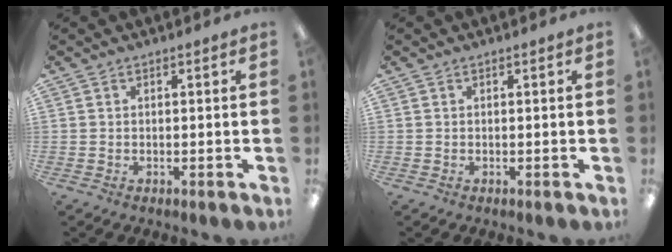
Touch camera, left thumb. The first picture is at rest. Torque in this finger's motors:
{"motor_torque": [0.00, 0.00, 0.05, -0.01, 0.00]}